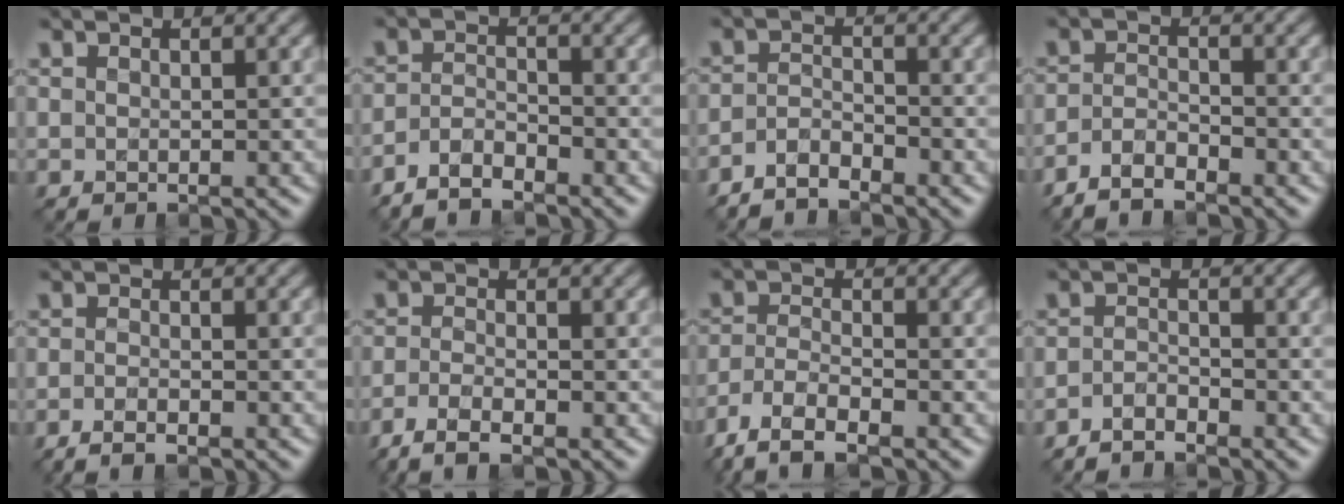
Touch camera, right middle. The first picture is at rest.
{"total": 3.0, "force": [-2.5, 0.7, 1.4], "torque": [-0.030, -0.001, -0.057]}
{"total": 2.4, "force": [-2.2, 0.5, 0.9], "torque": [-0.020, 0.001, -0.050]}
{"total": 2.7, "force": [-2.2, 0.6, 1.4], "torque": [-0.029, 0.000, -0.051]}
{"total": 1.9, "force": [-1.2, 0.5, 1.4], "torque": [-0.025, -0.004, -0.027]}
{"total": 3.3, "force": [-2.3, 0.8, 2.2], "torque": [-0.049, -0.007, -0.051]}
{"total": 4.9, "force": [-3.8, 1.4, 2.8], "torque": [-0.059, -0.008, -0.081]}
{"total": 1.6, "force": [-1.5, 0.3, 0.7], "torque": [-0.012, 0.002, -0.033]}